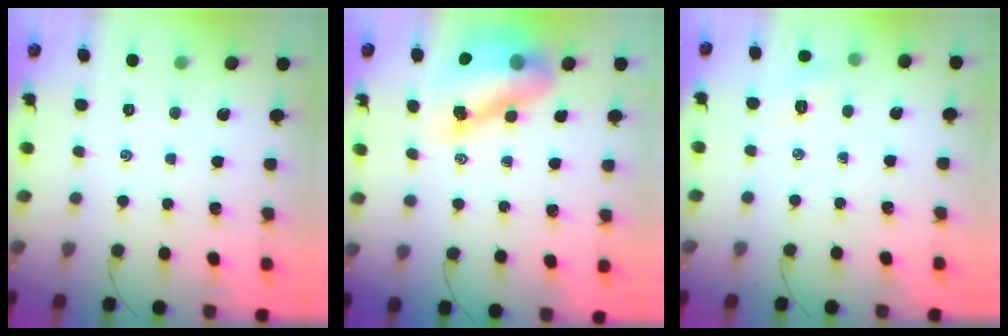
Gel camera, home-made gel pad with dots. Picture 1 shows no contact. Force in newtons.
{"total": 14.6, "press": 14.0, "slide": 4.0}
{"total": 5.5, "press": 5.3, "slide": 1.4}